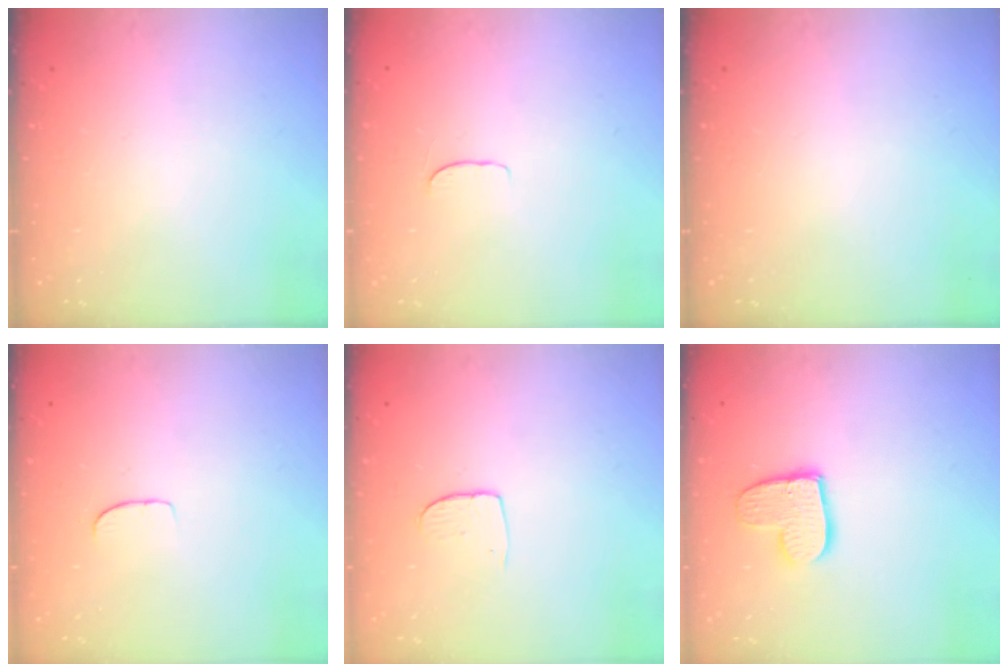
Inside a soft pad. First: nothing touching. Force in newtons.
{"total": 4.9, "press": 4.9, "slide": 0.5}
{"total": 0.0}
{"total": 5.0, "press": 4.9, "slide": 0.5}
{"total": 4.1, "press": 4.1, "slide": 0.3}
{"total": 10.9, "press": 10.8, "slide": 0.9}